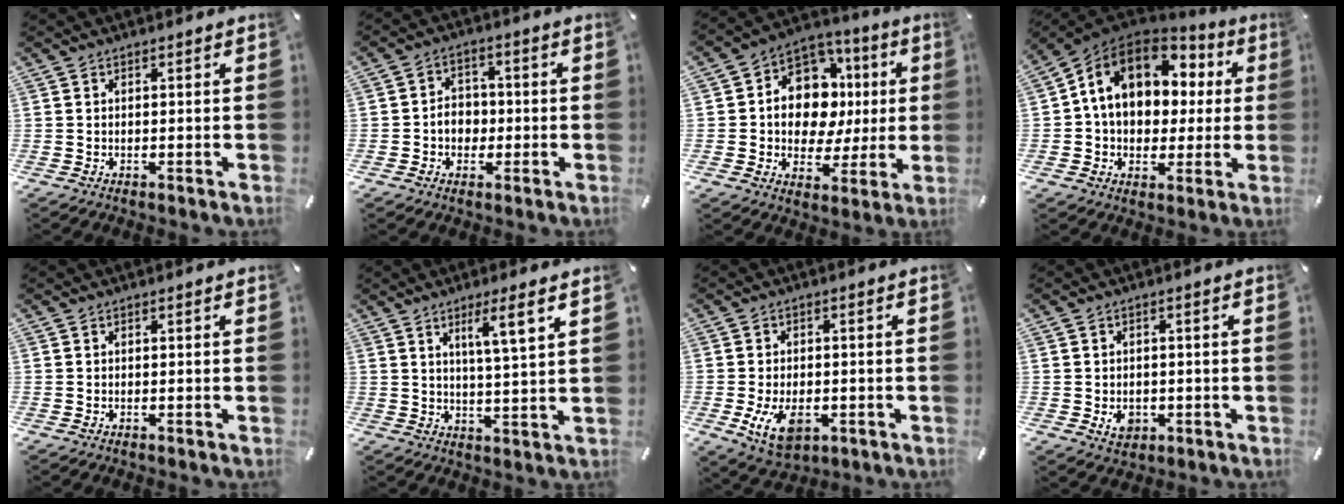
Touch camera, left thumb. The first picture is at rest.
{"total": 5.7, "force": [-1.1, 4.9, 2.6], "torque": [-0.042, 0.012, -0.019]}
{"total": 13.0, "force": [1.0, 11.1, 6.8], "torque": [-0.106, -0.013, 0.025]}
{"total": 14.0, "force": [4.1, 11.0, 7.7], "torque": [-0.146, -0.009, 0.078]}
{"total": 0.0}
{"total": 7.3, "force": [4.0, 0.0, 6.1], "torque": [-0.104, -0.016, 0.060]}
{"total": 8.8, "force": [-2.5, 5.7, 6.2], "torque": [-0.118, -0.001, -0.045]}
{"total": 4.4, "force": [-1.1, 3.6, 2.3], "torque": [-0.026, -0.002, -0.020]}